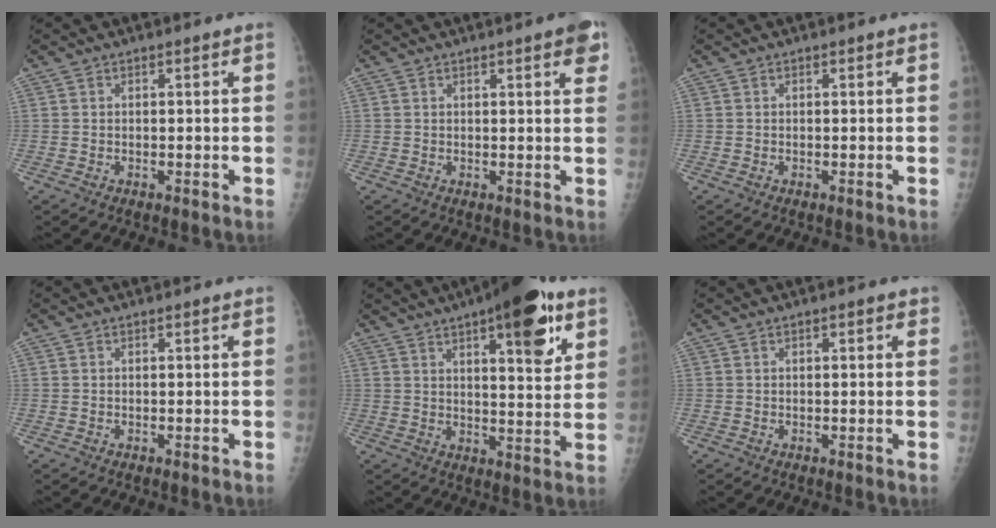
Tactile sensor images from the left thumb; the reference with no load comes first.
{"total": 4.3, "force": [2.2, 0.9, 3.6], "torque": [-0.033, -0.004, 0.021]}
{"total": 0.0}
{"total": 0.0}
{"total": 15.7, "force": [8.3, 4.9, 12.4], "torque": [-0.144, -0.030, 0.114]}
{"total": 1.3, "force": [0.6, 0.6, 1.0], "torque": [-0.010, 0.001, 0.006]}